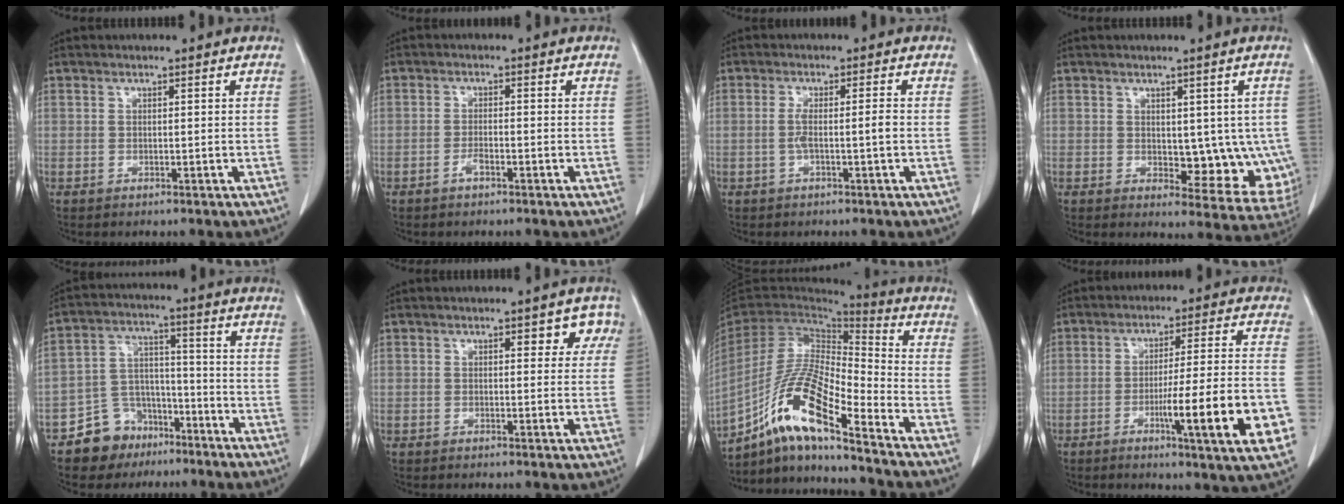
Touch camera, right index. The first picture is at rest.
{"total": 1.7, "force": [-1.1, 0.2, 1.3], "torque": [-0.026, 0.001, -0.021]}
{"total": 2.8, "force": [-0.8, -0.2, 2.7], "torque": [-0.051, 0.004, -0.013]}
{"total": 9.1, "force": [-0.2, 4.9, 7.7], "torque": [-0.071, -0.007, 0.009]}
{"total": 8.9, "force": [-6.0, 6.4, 1.5], "torque": [-0.025, 0.032, -0.098]}
{"total": 3.9, "force": [1.9, 2.0, 2.9], "torque": [-0.016, 0.010, 0.015]}
{"total": 16.0, "force": [-10.2, 1.9, 12.1], "torque": [-0.238, -0.003, -0.187]}
{"total": 15.5, "force": [-5.2, -0.3, 14.6], "torque": [-0.200, -0.013, -0.075]}